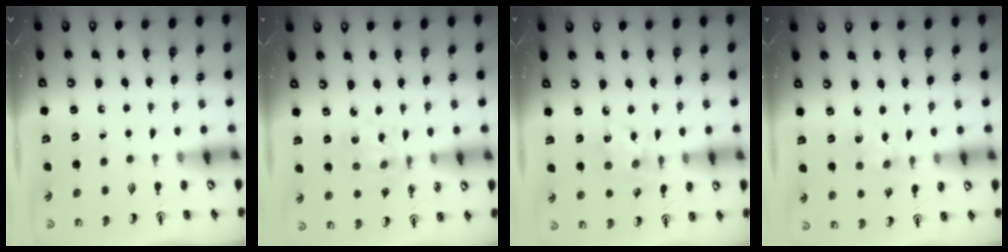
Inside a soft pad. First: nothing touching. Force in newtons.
{"total": 2.2, "press": 2.2, "slide": 0.4}
{"total": 5.3, "press": 5.1, "slide": 1.4}
{"total": 2.3, "press": 2.3, "slide": 0.3}